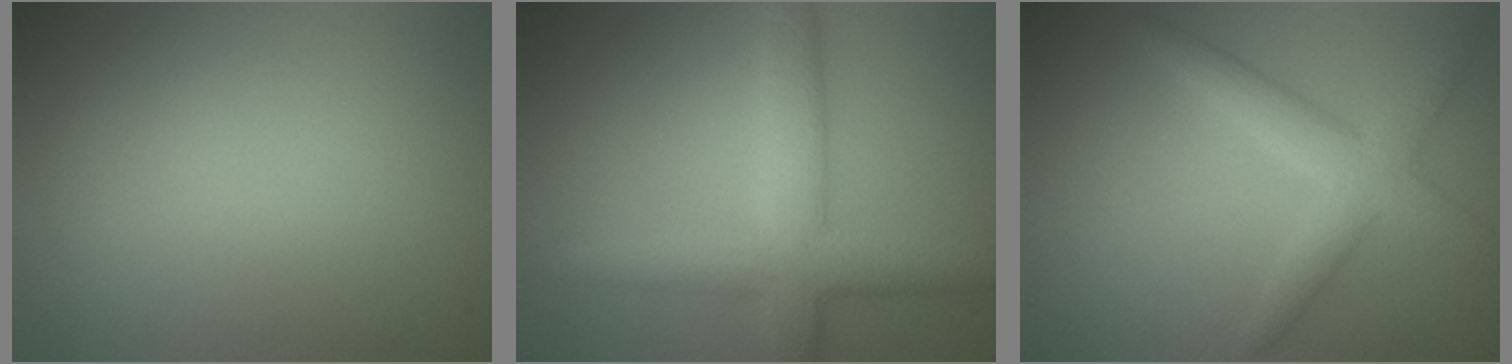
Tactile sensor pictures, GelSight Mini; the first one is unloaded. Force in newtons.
{"total": 5.3, "press": 5.3, "slide": 0.1}
{"total": 3.5, "press": 3.5, "slide": 0.2}